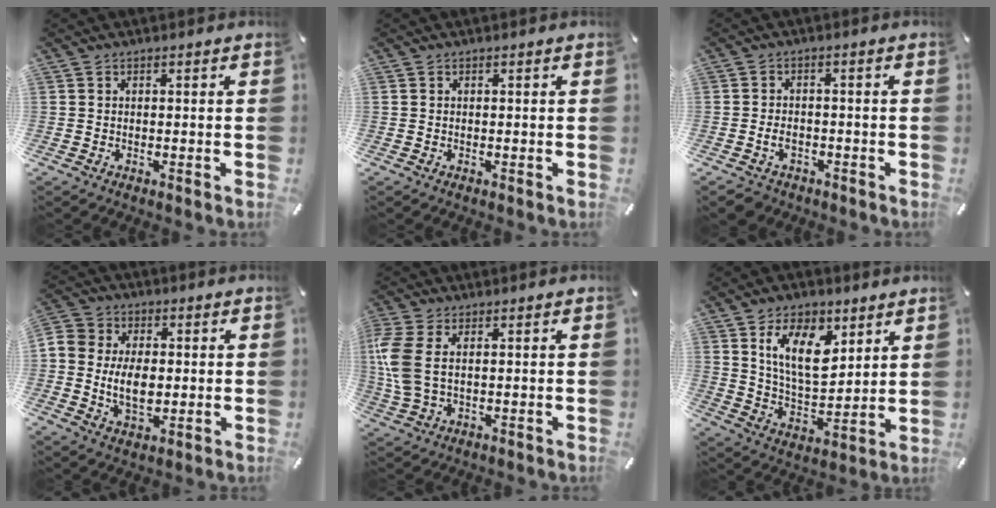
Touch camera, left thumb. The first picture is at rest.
{"total": 0.0}
{"total": 3.6, "force": [-1.5, 2.6, 1.8], "torque": [-0.040, 0.005, -0.031]}
{"total": 10.0, "force": [-0.9, 7.4, 6.6], "torque": [-0.121, 0.003, -0.018]}
{"total": 8.3, "force": [1.1, 4.5, 6.9], "torque": [-0.173, -0.010, 0.017]}
{"total": 14.3, "force": [7.2, 7.9, 9.5], "torque": [-0.179, -0.019, 0.132]}